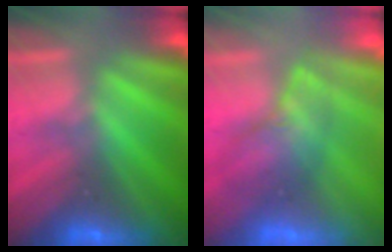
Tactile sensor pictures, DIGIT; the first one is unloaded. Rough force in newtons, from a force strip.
{"total": 2.5}